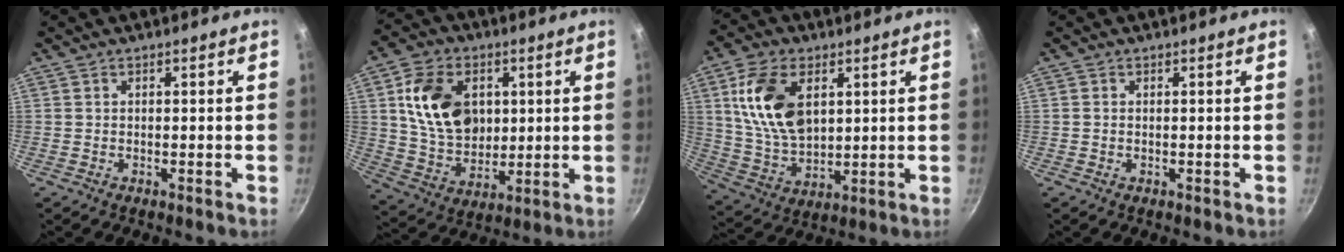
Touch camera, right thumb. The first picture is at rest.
{"total": 16.2, "force": [3.7, 11.8, 10.5], "torque": [-0.162, -0.007, 0.073]}
{"total": 15.3, "force": [4.5, 9.3, 11.3], "torque": [-0.191, -0.019, 0.096]}
{"total": 0.0}